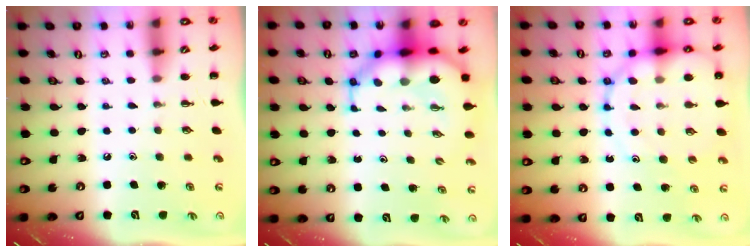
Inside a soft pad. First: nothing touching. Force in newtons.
{"total": 9.4, "press": 9.0, "slide": 2.6}
{"total": 14.7, "press": 14.4, "slide": 2.9}